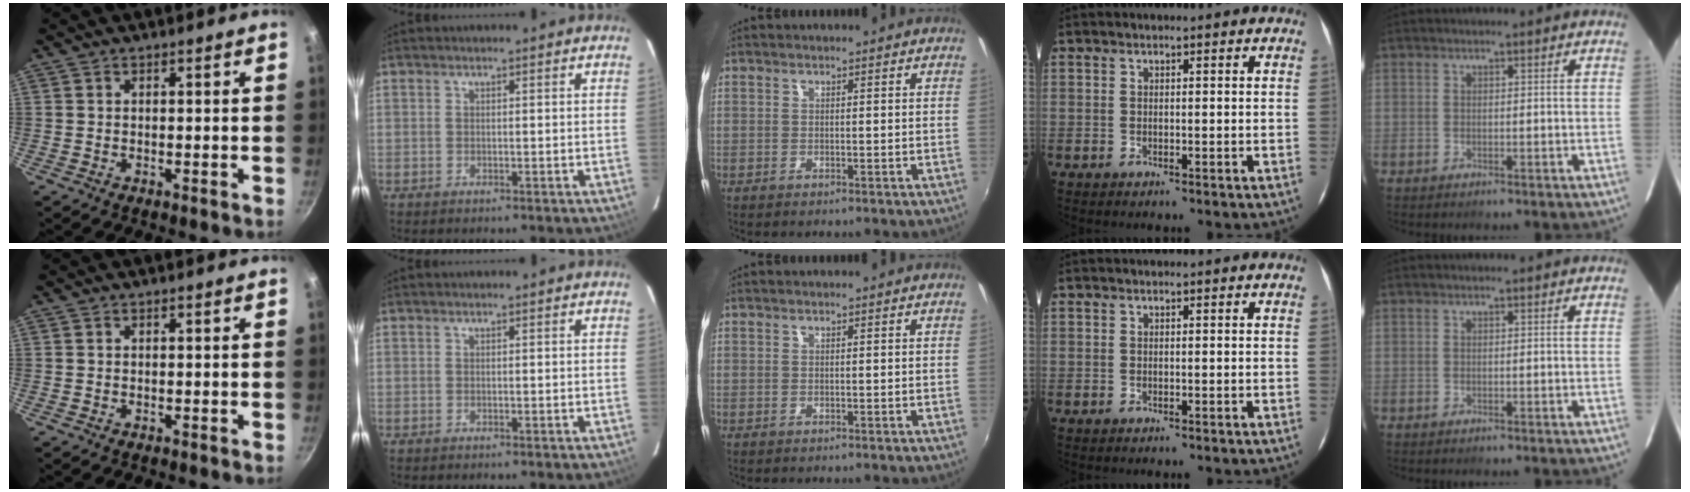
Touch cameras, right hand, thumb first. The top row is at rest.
{}